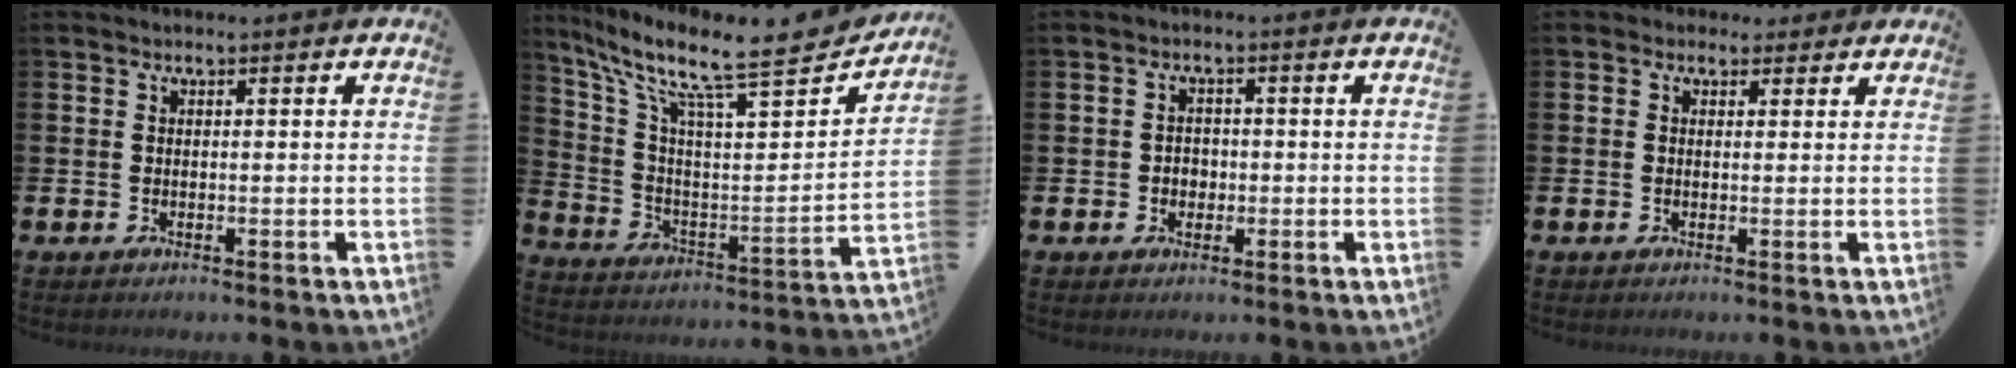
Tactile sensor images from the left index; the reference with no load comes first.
{"total": 11.1, "force": [9.0, 2.8, 6.0], "torque": [-0.129, -0.079, 0.135]}
{"total": 1.9, "force": [-0.4, 1.8, 0.7], "torque": [-0.001, 0.000, -0.014]}
{"total": 1.9, "force": [1.5, 1.2, -0.1], "torque": [0.006, 0.000, 0.024]}